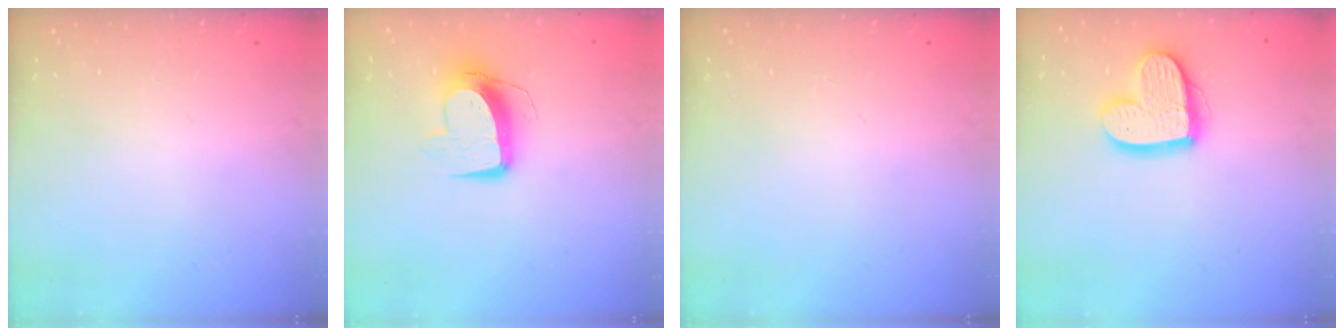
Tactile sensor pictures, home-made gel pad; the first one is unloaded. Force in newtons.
{"total": 10.8, "press": 10.8, "slide": 0.7}
{"total": 0.0}
{"total": 13.9, "press": 13.9, "slide": 1.0}